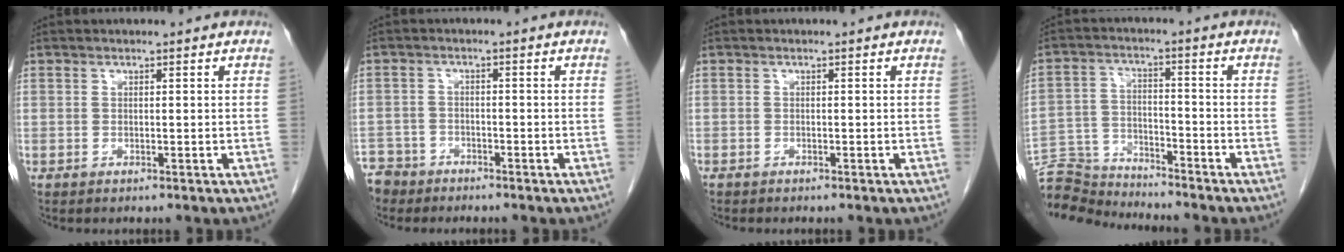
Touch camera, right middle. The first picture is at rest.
{"total": 5.2, "force": [-4.4, 2.8, -0.6], "torque": [0.009, -0.001, -0.087]}
{"total": 0.6, "force": [-0.6, 0.2, 0.2], "torque": [-0.007, 0.000, -0.011]}
{"total": 10.4, "force": [-10.3, 0.6, 0.9], "torque": [-0.019, 0.003, -0.190]}